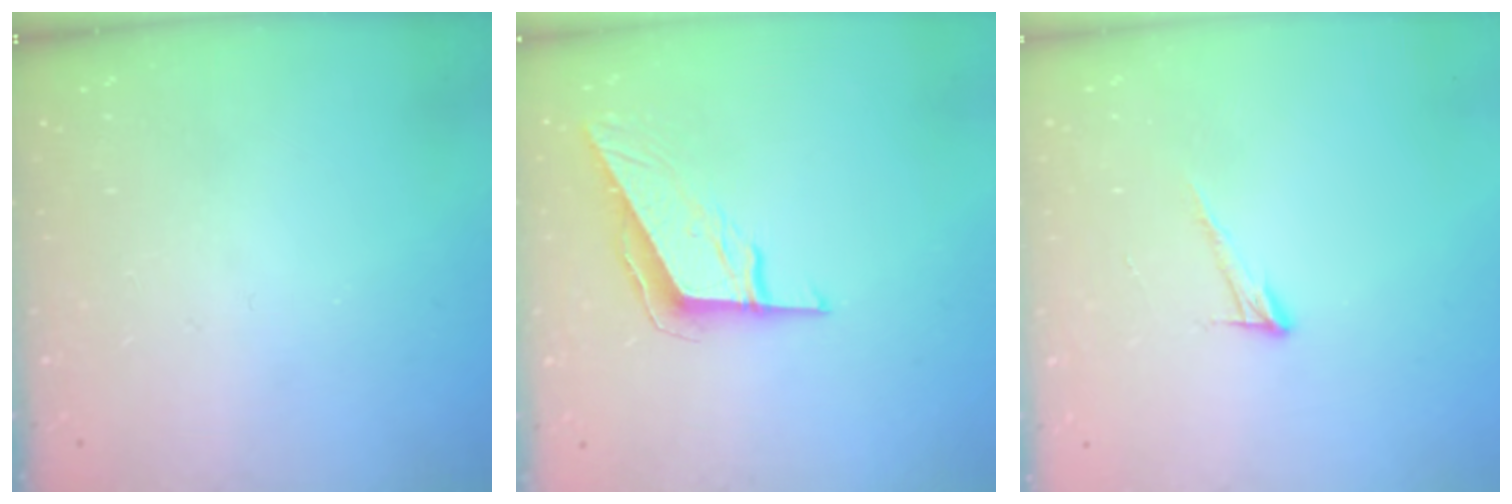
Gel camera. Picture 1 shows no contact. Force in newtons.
{"total": 8.6, "press": 8.6, "slide": 0.2}
{"total": 6.6, "press": 6.6, "slide": 0.3}